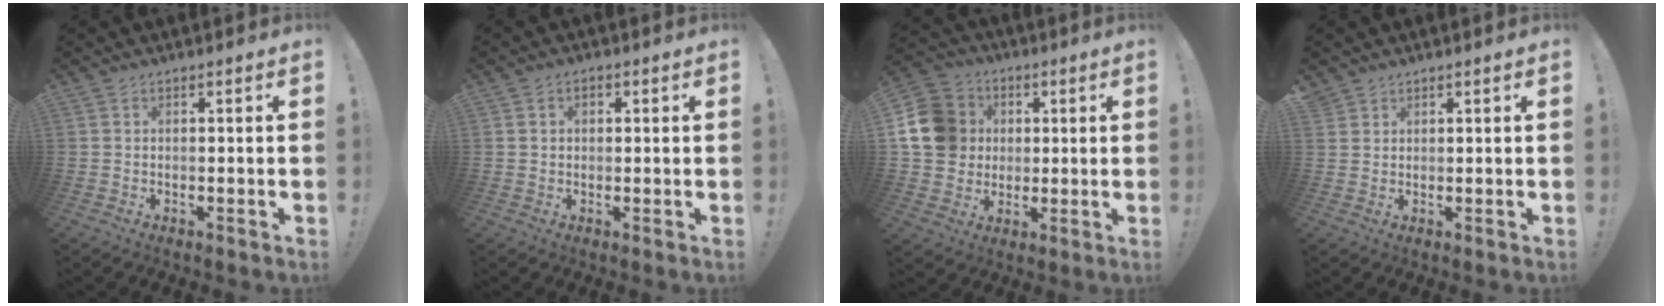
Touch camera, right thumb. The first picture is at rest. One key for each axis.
{"total": 1.6, "fx": 0.2, "fy": 1.3, "fz": 0.9, "tx": -0.008, "ty": 0.001, "tz": 0.003}
{"total": 15.5, "fx": 2.7, "fy": 13.8, "fz": 6.6, "tx": -0.099, "ty": -0.003, "tz": 0.063}
{"total": 2.0, "fx": 1.6, "fy": 1.2, "fz": 0.0, "tx": 0.000, "ty": -0.009, "tz": 0.030}